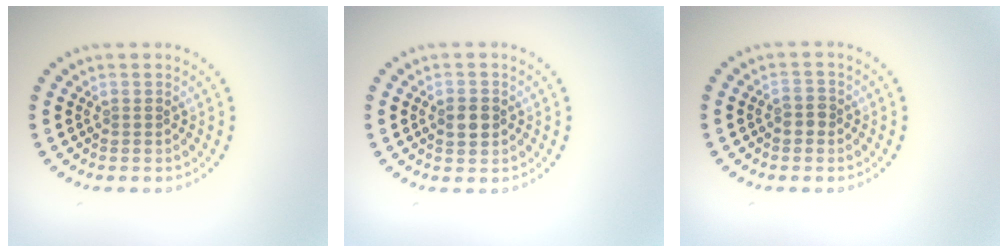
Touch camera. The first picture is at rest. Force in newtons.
{"total": 2.4, "press": 2.4, "slide": 0.0}
{"total": 1.4, "press": 1.4, "slide": 0.3}